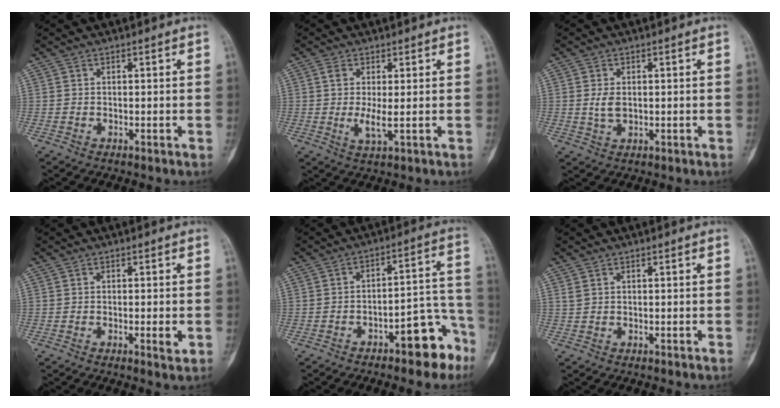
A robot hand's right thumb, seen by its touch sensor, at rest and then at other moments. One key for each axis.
{"total": 4.0, "fx": 0.1, "fy": 1.0, "fz": 3.9, "tx": -0.090, "ty": -0.010, "tz": 0.000}
{"total": 2.9, "fx": 0.2, "fy": 1.9, "fz": 2.3, "tx": -0.043, "ty": -0.004, "tz": 0.005}
{"total": 2.3, "fx": -0.5, "fy": 0.5, "fz": 2.2, "tx": -0.032, "ty": -0.005, "tz": -0.008}
{"total": 11.1, "fx": -6.7, "fy": 4.3, "fz": 7.8, "tx": -0.069, "ty": 0.078, "tz": -0.090}
{"total": 0.8, "fx": 0.5, "fy": 0.5, "fz": 0.4, "tx": -0.009, "ty": 0.004, "tz": 0.012}